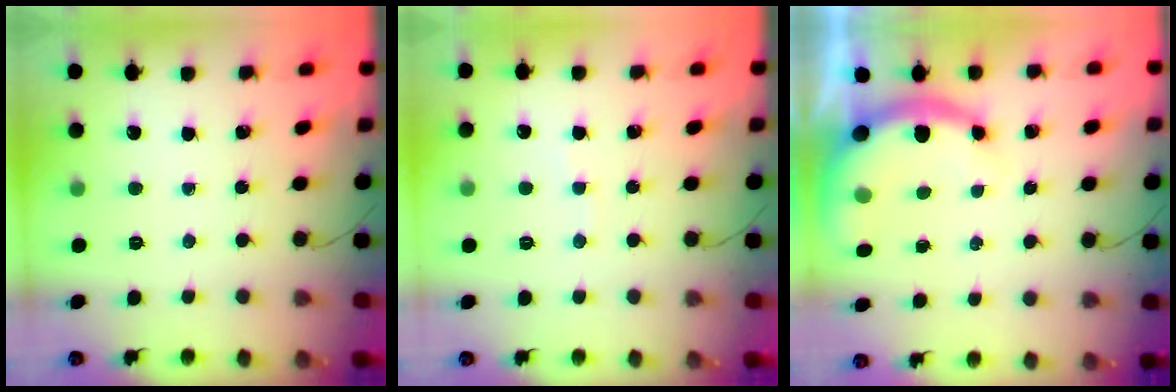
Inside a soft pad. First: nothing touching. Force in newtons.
{"total": 2.9, "press": 2.9, "slide": 0.7}
{"total": 8.2, "press": 8.2, "slide": 0.9}